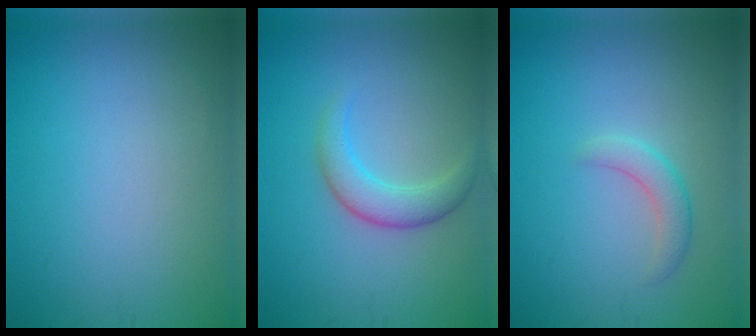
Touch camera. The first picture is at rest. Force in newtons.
{"total": 3.0, "press": 3.0, "slide": 0.1}
{"total": 1.9, "press": 1.9, "slide": 0.1}